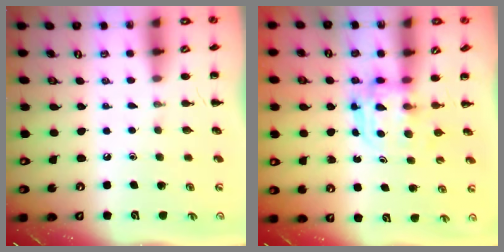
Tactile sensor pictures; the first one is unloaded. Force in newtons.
{"total": 3.7, "press": 3.7, "slide": 0.2}